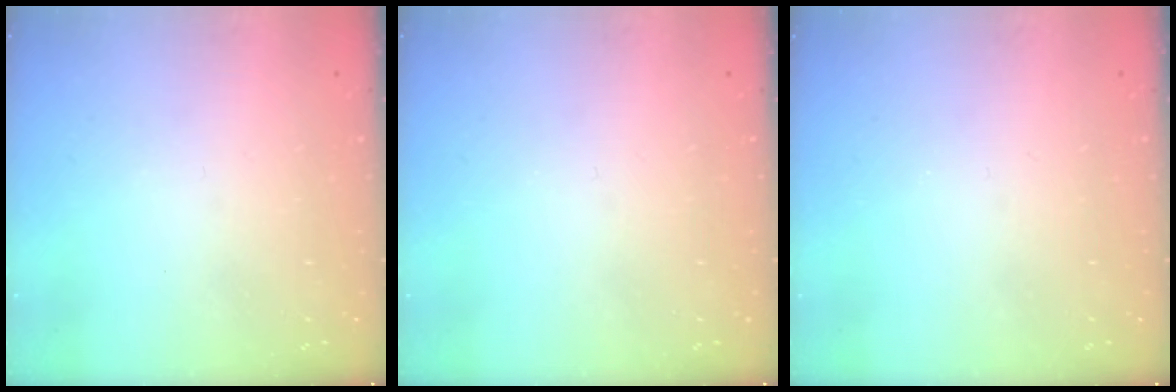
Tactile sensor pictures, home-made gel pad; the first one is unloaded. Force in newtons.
{"total": 0.0}
{"total": 0.0}